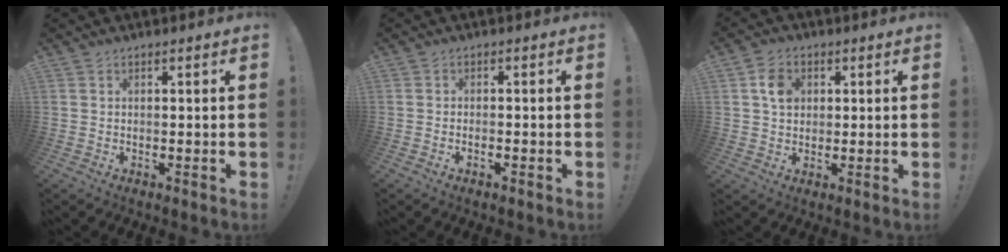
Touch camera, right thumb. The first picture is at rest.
{"total": 1.0, "force": [-0.8, 0.2, 0.6], "torque": [-0.017, 0.003, -0.014]}
{"total": 6.2, "force": [1.6, 5.0, 3.4], "torque": [-0.046, 0.005, 0.028]}